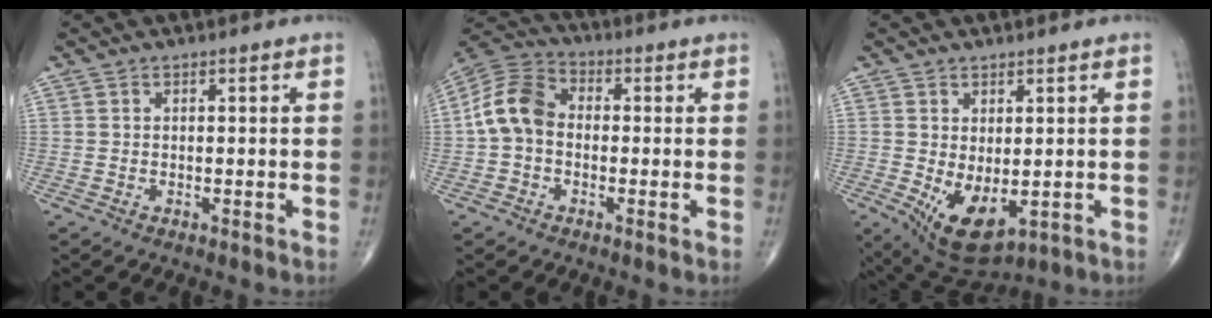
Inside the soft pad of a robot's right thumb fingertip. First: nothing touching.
{"total": 9.6, "force": [-0.6, 7.1, 6.4], "torque": [-0.118, 0.029, -0.028]}
{"total": 8.8, "force": [-1.4, 4.6, 7.3], "torque": [-0.110, -0.013, 0.000]}